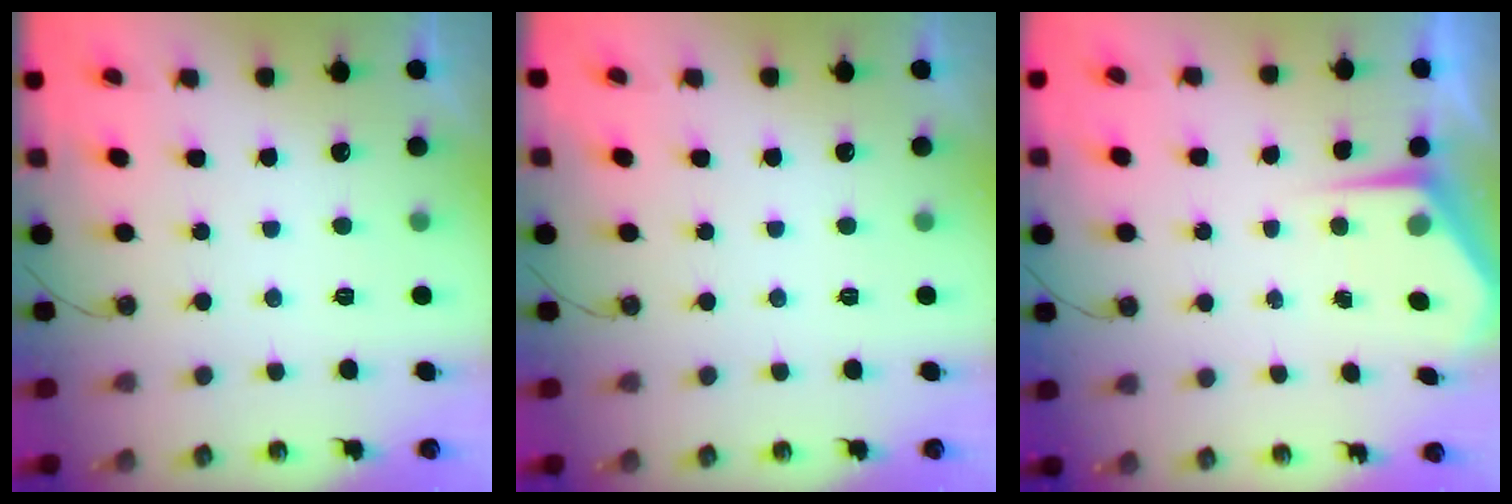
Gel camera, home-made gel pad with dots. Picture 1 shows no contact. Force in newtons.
{"total": 0.0}
{"total": 5.1, "press": 5.1, "slide": 0.1}